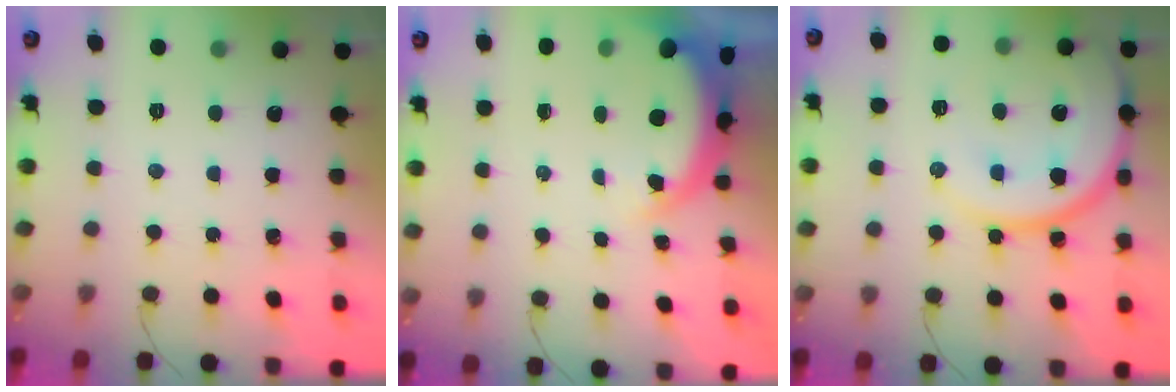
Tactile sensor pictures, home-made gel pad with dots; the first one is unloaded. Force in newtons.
{"total": 4.7, "press": 4.6, "slide": 0.6}
{"total": 16.7, "press": 16.7, "slide": 1.3}